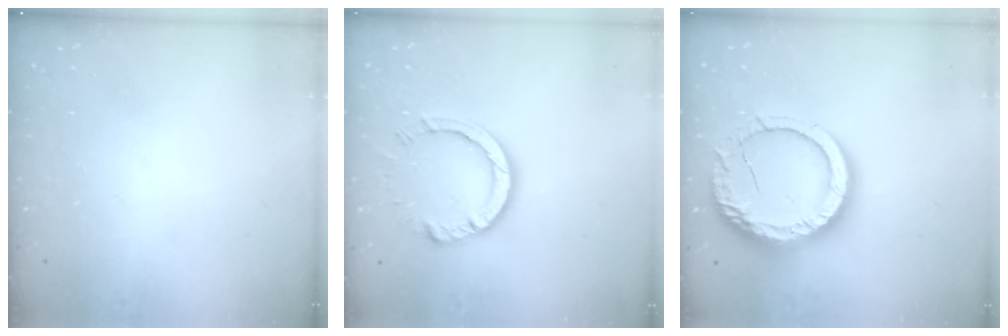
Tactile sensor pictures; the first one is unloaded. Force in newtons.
{"total": 9.1, "press": 9.1, "slide": 0.7}
{"total": 16.5, "press": 16.5, "slide": 1.2}